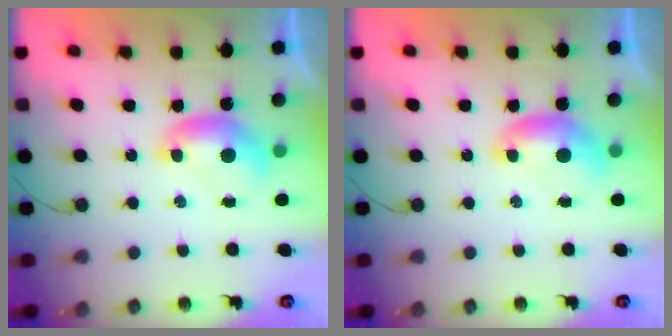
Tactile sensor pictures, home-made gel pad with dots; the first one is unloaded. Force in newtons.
{"total": 0.0}